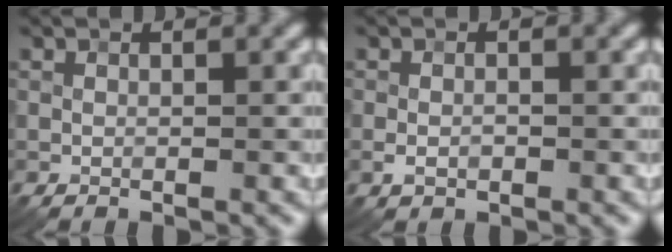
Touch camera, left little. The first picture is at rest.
{"total": 1.3, "force": [-0.4, 0.8, 1.0], "torque": [-0.018, 0.001, -0.008]}